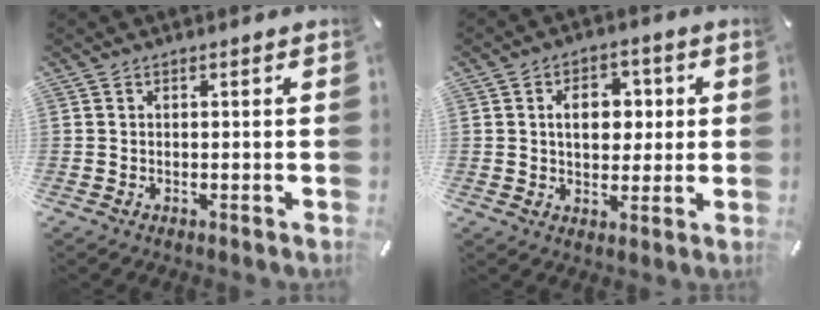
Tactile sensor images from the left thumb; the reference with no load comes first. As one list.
[{"total": 8.8, "force": [1.4, 6.5, 5.9], "torque": [-0.078, 0.001, 0.018]}]